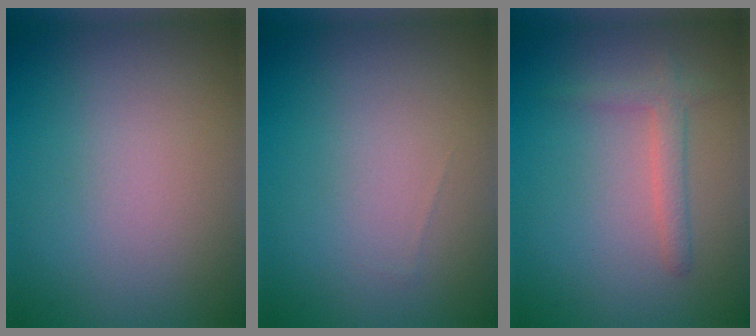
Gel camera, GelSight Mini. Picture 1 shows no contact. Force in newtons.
{"total": 0.0}
{"total": 1.8, "press": 1.8, "slide": 0.2}